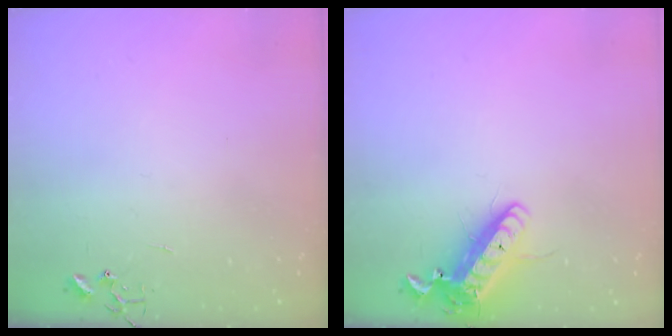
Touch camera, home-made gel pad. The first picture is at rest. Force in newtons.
{"total": 14.8, "press": 14.5, "slide": 2.9}